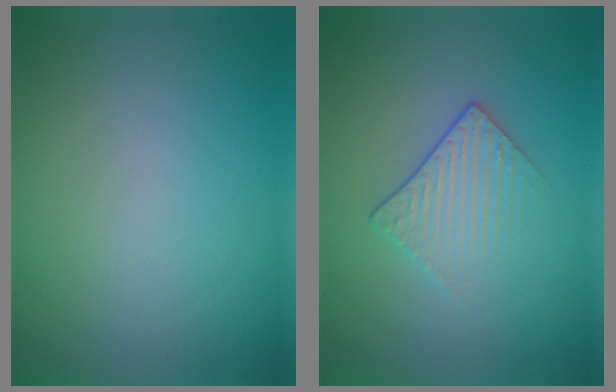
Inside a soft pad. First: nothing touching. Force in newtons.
{"total": 1.9, "press": 1.6, "slide": 1.0}